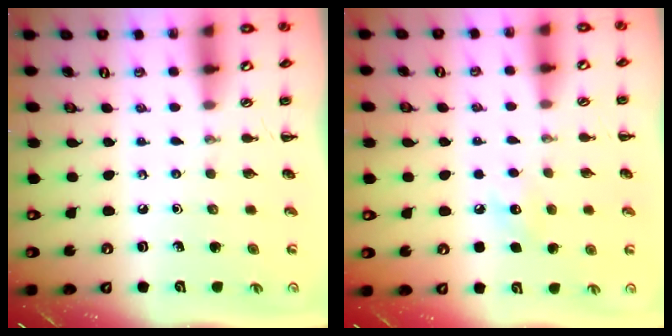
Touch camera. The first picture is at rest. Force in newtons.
{"total": 6.2, "press": 6.0, "slide": 1.6}